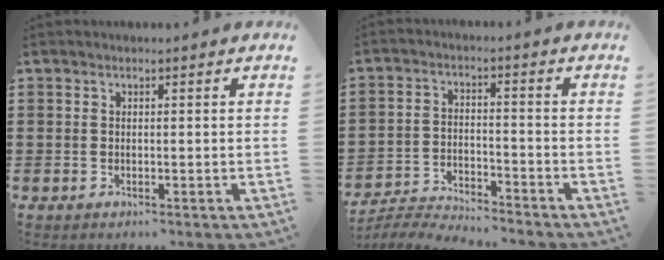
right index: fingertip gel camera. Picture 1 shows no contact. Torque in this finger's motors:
{"motor_torque": [-0.16, -0.26, -0.09, -0.11]}